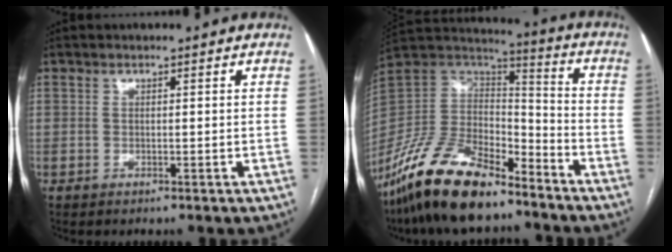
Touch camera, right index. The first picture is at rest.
{"total": 19.3, "force": [-14.7, 6.6, 10.7], "torque": [-0.219, 0.004, -0.274]}